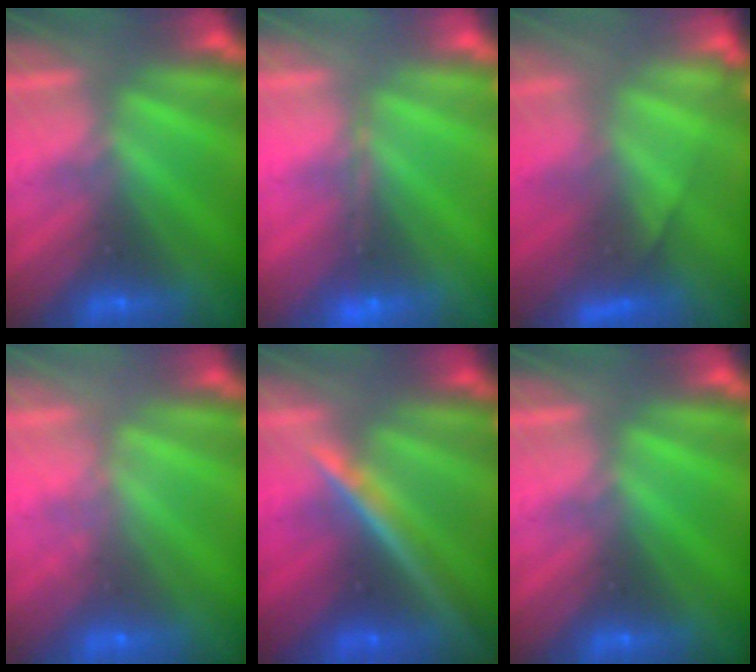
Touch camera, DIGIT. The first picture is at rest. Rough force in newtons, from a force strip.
{"total": 1.7}
{"total": 9.4}
{"total": 1.8}
{"total": 4.6}
{"total": 0.0}